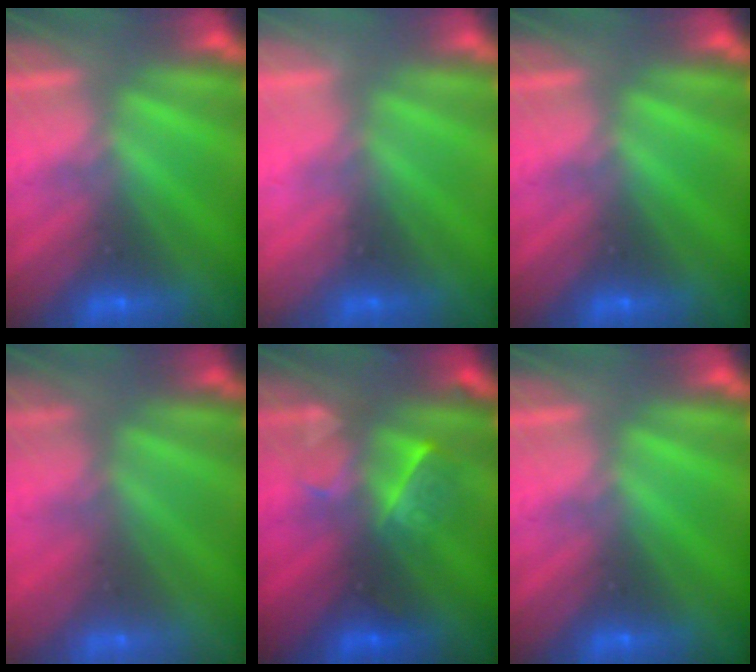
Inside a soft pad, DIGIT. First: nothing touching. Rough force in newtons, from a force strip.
{"total": 2.4}
{"total": 0.0}
{"total": 2.9}
{"total": 2.4}
{"total": 0.0}